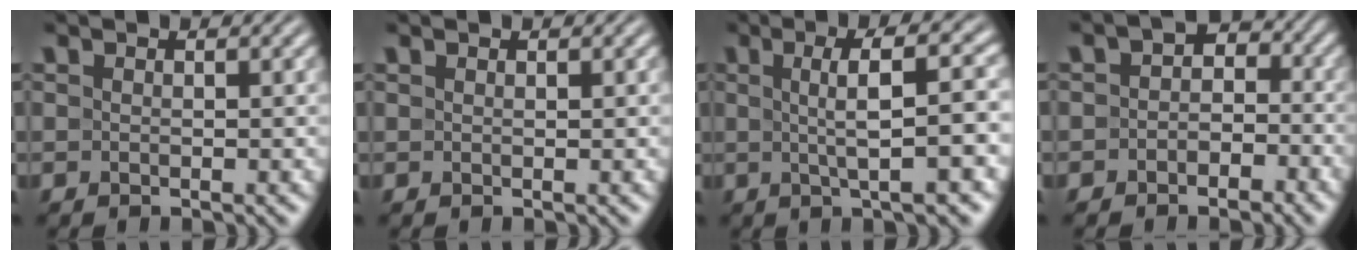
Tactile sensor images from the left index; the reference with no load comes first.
{"total": 0.0}
{"total": 7.0, "force": [0.6, 1.7, 6.7], "torque": [-0.086, 0.019, 0.004]}
{"total": 3.3, "force": [-0.9, 2.5, 1.9], "torque": [-0.007, 0.008, -0.026]}